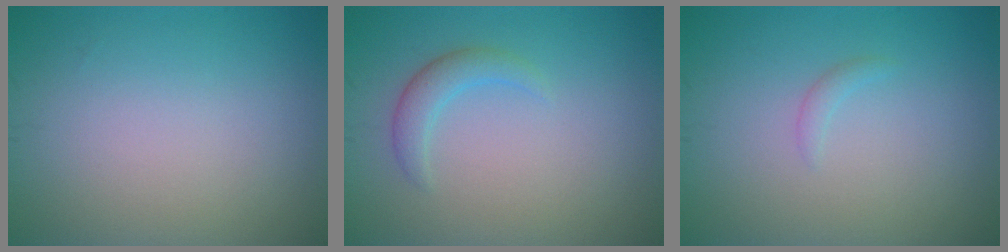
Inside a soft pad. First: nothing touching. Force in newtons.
{"total": 1.9, "press": 1.9, "slide": 0.1}
{"total": 0.7, "press": 0.7, "slide": 0.1}